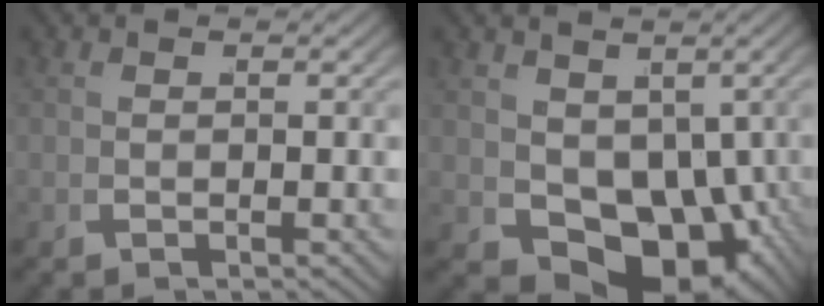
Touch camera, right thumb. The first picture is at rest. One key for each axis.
{"total": 10.5, "fx": -2.7, "fy": 6.8, "fz": 7.5, "tx": -0.129, "ty": -0.056, "tz": -0.007}